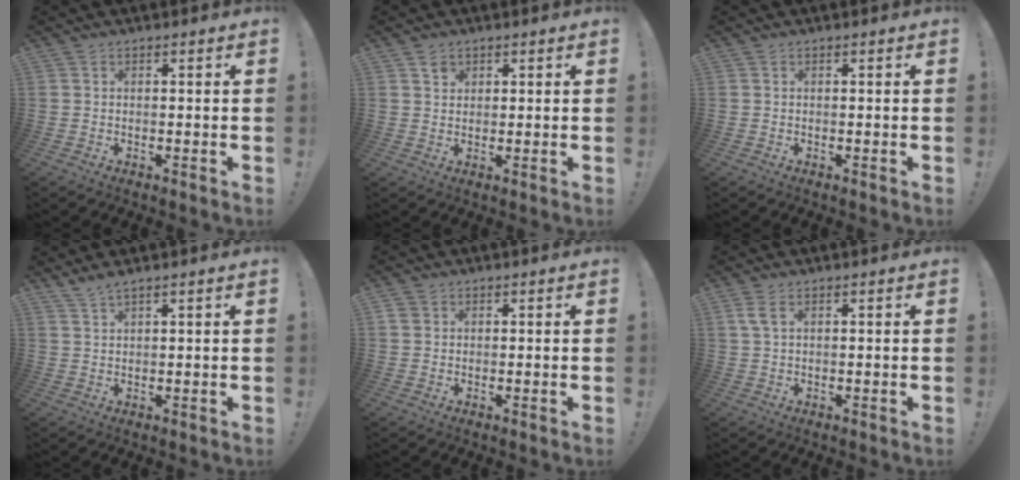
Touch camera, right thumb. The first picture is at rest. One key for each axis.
{"total": 1.9, "fx": 1.2, "fy": 1.4, "fz": 0.4, "tx": 0.000, "ty": -0.005, "tz": 0.020}
{"total": 0.0}
{"total": 2.6, "fx": 2.2, "fy": -0.2, "fz": 1.5, "tx": -0.039, "ty": -0.005, "tz": 0.040}
{"total": 1.9, "fx": 1.0, "fy": 1.5, "fz": 0.5, "tx": -0.011, "ty": 0.000, "tz": 0.021}
{"total": 3.3, "fx": 1.5, "fy": 1.3, "fz": 2.7, "tx": -0.054, "ty": 0.002, "tz": 0.027}